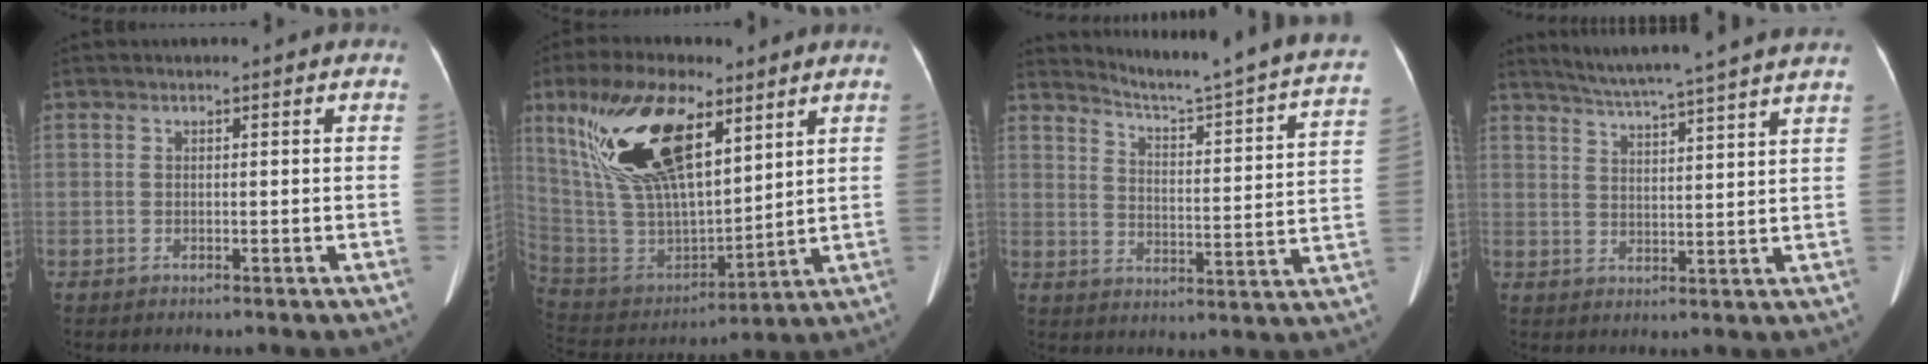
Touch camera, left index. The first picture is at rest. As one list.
[{"total": 20.0, "force": [10.1, 7.9, 15.3], "torque": [-0.318, 0.015, 0.194]}, {"total": 21.9, "force": [20.0, -0.5, 8.9], "torque": [-0.135, -0.080, 0.249]}, {"total": 16.2, "force": [14.4, -1.3, 7.4], "torque": [-0.126, -0.004, 0.191]}]